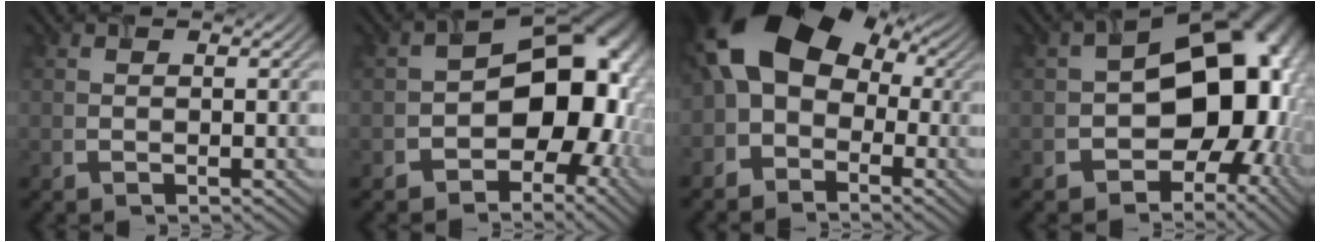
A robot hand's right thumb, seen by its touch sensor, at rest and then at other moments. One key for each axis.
{"total": 13.9, "fx": -3.4, "fy": 9.5, "fz": 9.6, "tx": -0.086, "ty": -0.002, "tz": -0.058}
{"total": 14.7, "fx": 0.1, "fy": 10.7, "fz": 10.1, "tx": -0.177, "ty": 0.015, "tz": -0.003}
{"total": 17.8, "fx": -2.7, "fy": 12.1, "fz": 12.8, "tx": -0.126, "ty": -0.019, "tz": -0.034}